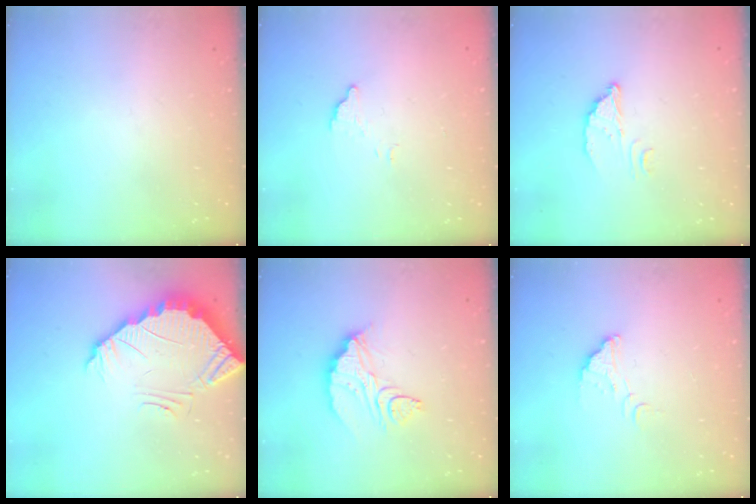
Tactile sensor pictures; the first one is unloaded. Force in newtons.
{"total": 4.0, "press": 4.0, "slide": 0.2}
{"total": 3.2, "press": 3.2, "slide": 0.2}
{"total": 4.6, "press": 4.6, "slide": 0.3}
{"total": 10.4, "press": 10.4, "slide": 0.5}
{"total": 2.5, "press": 2.5, "slide": 0.1}